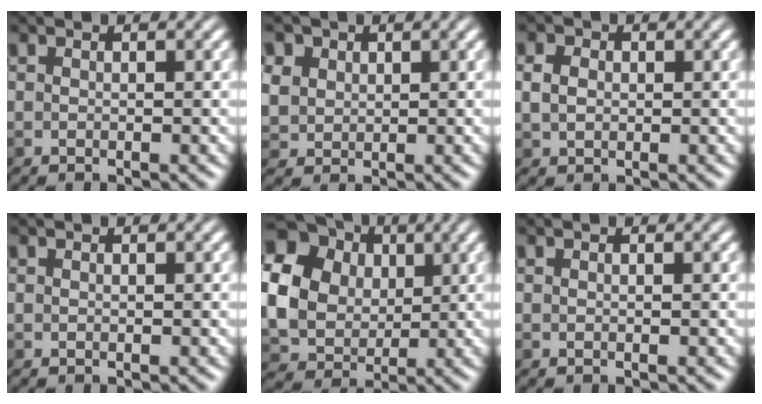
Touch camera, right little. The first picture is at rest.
{"total": 5.5, "force": [2.6, 4.2, 2.4], "torque": [-0.082, 0.010, 0.048]}
{"total": 2.1, "force": [0.1, 1.7, 1.3], "torque": [-0.028, 0.001, 0.001]}
{"total": 0.0}
{"total": 20.5, "force": [5.2, 18.0, 8.3], "torque": [-0.226, 0.019, 0.076]}
{"total": 0.0}